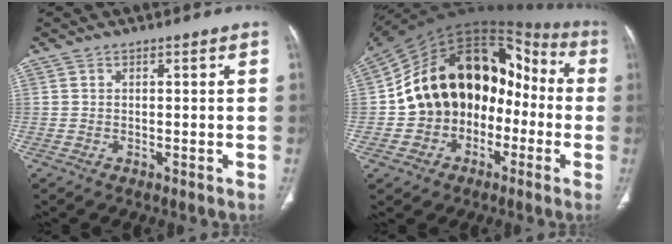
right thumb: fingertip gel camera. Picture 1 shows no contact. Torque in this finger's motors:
{"motor_torque": [1.08, 1.11, 1.95, -0.83, 0.68]}